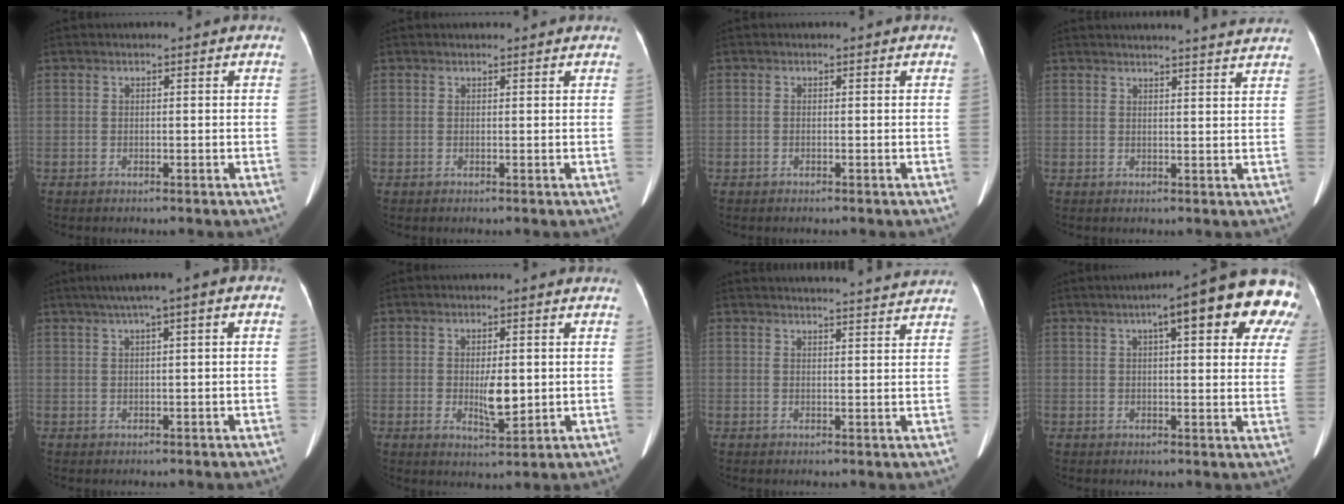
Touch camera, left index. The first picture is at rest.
{"total": 1.8, "force": [1.7, 0.3, 0.4], "torque": [-0.011, 0.011, 0.021]}
{"total": 0.0}
{"total": 11.9, "force": [11.4, -0.5, 3.2], "torque": [-0.043, -0.013, 0.121]}
{"total": 7.0, "force": [2.9, 0.7, 6.3], "torque": [-0.094, 0.033, 0.038]}
{"total": 4.6, "force": [-0.1, 1.6, 4.3], "torque": [-0.075, -0.009, 0.001]}
{"total": 12.4, "force": [12.0, 0.1, 2.7], "torque": [-0.029, -0.004, 0.133]}
{"total": 16.6, "force": [10.2, 3.0, 12.8], "torque": [-0.163, 0.014, 0.108]}